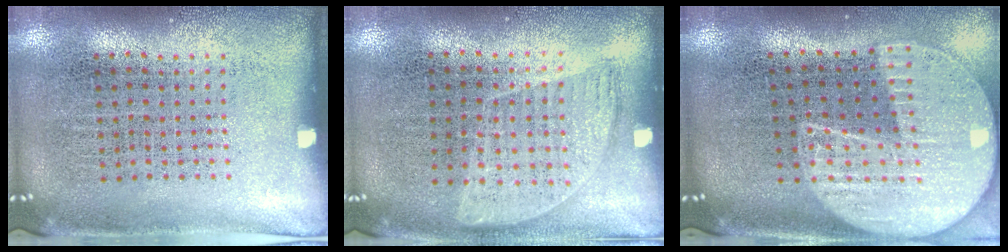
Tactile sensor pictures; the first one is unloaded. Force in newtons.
{"total": 1.0, "press": 0.8, "slide": 0.5}
{"total": 2.3, "press": 2.0, "slide": 1.2}